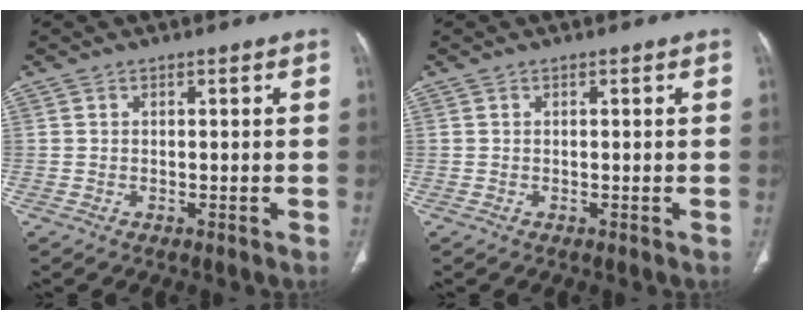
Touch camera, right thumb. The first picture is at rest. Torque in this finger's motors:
{"motor_torque": [-0.01, 0.01, -0.09, 0.09, 0.01]}